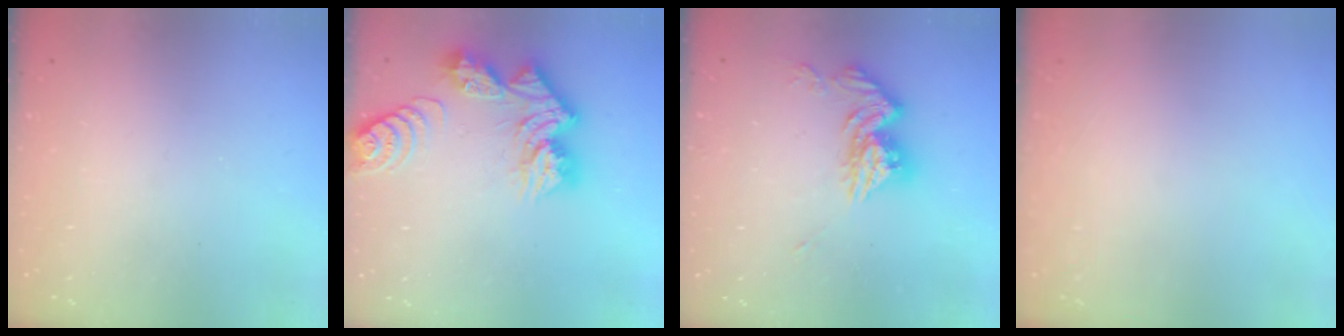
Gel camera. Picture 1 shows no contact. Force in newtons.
{"total": 14.7, "press": 14.7, "slide": 1.3}
{"total": 12.8, "press": 12.8, "slide": 1.1}
{"total": 0.0}